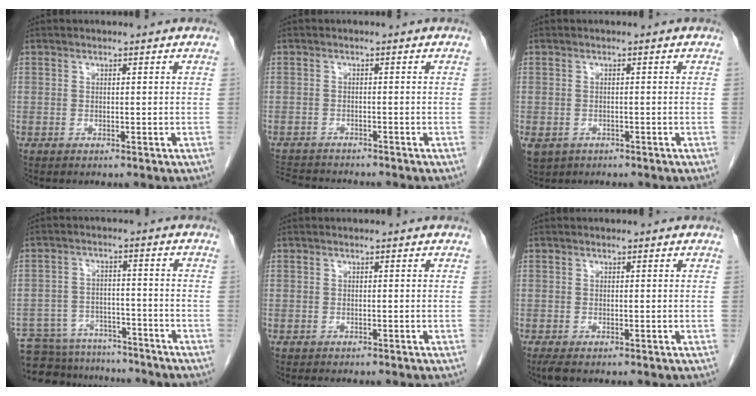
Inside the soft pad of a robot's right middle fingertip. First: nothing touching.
{"total": 7.2, "force": [-6.8, 1.1, 2.0], "torque": [-0.033, -0.005, -0.107]}
{"total": 6.7, "force": [-3.6, 5.0, 2.6], "torque": [-0.072, -0.008, -0.047]}
{"total": 14.6, "force": [-13.6, 4.5, 2.9], "torque": [-0.059, 0.017, -0.194]}
{"total": 2.2, "force": [-1.9, 0.7, 0.9], "torque": [-0.015, -0.005, -0.019]}
{"total": 1.6, "force": [-1.2, 0.4, 0.9], "torque": [-0.020, -0.006, -0.020]}